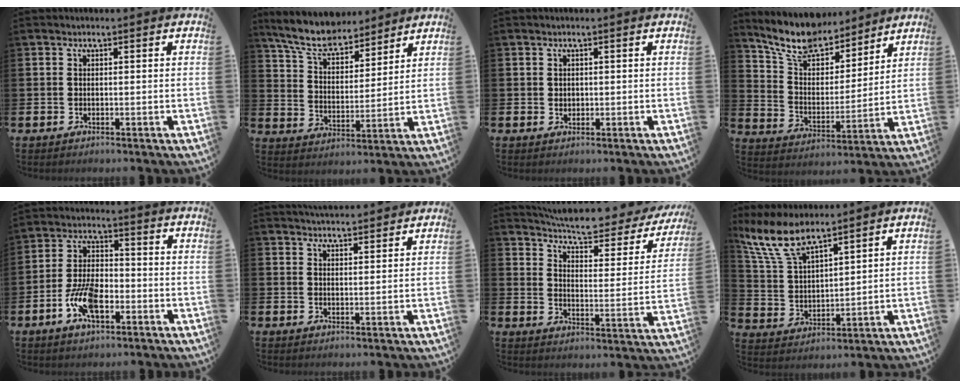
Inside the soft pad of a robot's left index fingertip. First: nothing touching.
{"total": 7.9, "force": [7.2, 2.0, 2.4], "torque": [-0.082, -0.039, 0.130]}
{"total": 1.1, "force": [0.7, 0.8, 0.4], "torque": [0.004, 0.000, 0.010]}
{"total": 10.5, "force": [9.5, 3.6, 2.5], "torque": [-0.084, -0.064, 0.174]}
{"total": 7.5, "force": [-2.9, 3.6, 6.0], "torque": [-0.128, 0.007, -0.054]}
{"total": 3.5, "force": [3.5, 0.1, 0.1], "torque": [-0.005, -0.019, 0.064]}
{"total": 6.9, "force": [6.2, 1.0, 2.7], "torque": [-0.074, -0.048, 0.102]}
{"total": 8.2, "force": [7.1, 2.1, 3.6], "torque": [-0.100, -0.023, 0.131]}